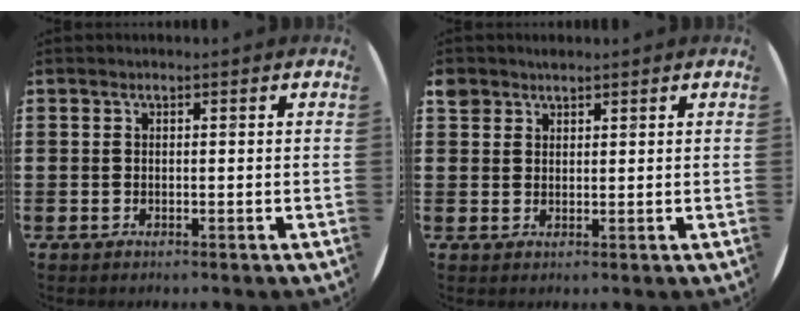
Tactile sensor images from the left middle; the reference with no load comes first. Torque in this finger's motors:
{"motor_torque": [0.35, -0.35, 0.01, 0.04]}